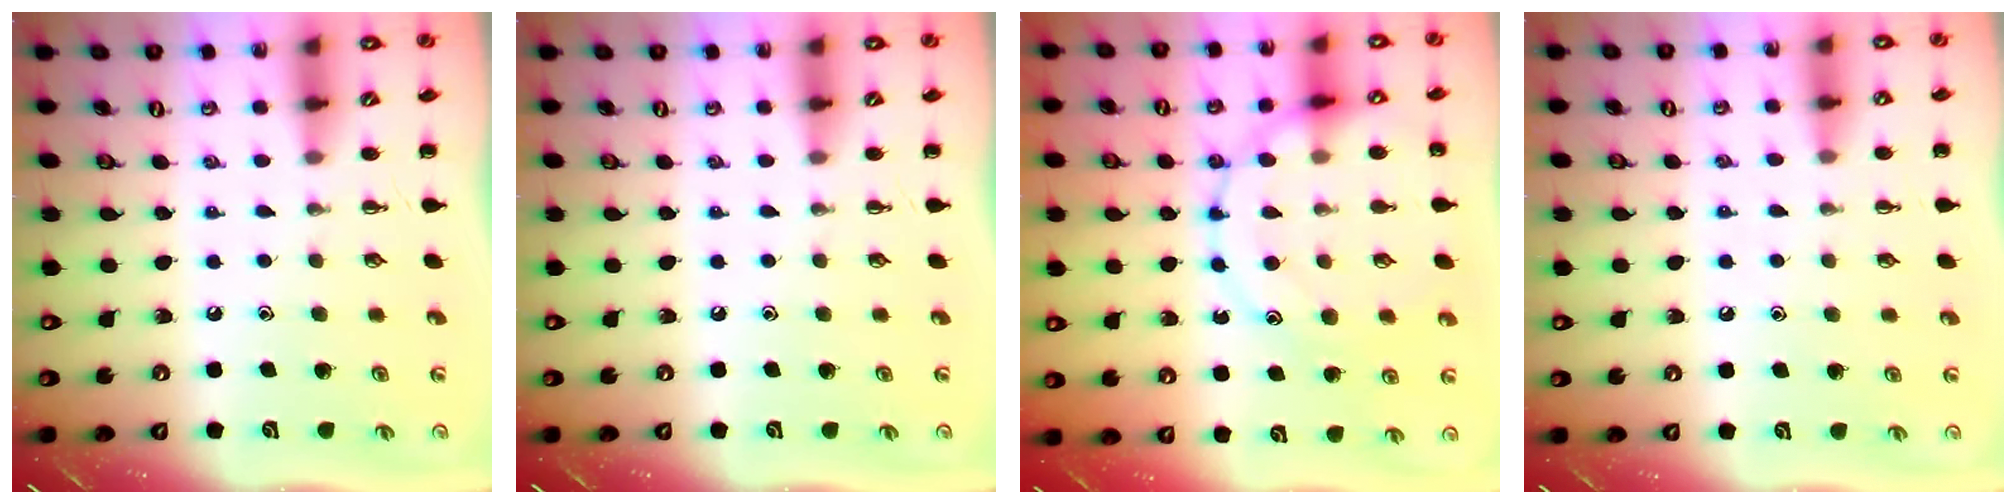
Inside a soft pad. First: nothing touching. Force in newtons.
{"total": 0.0}
{"total": 16.3, "press": 16.3, "slide": 0.6}
{"total": 6.5, "press": 6.1, "slide": 2.2}